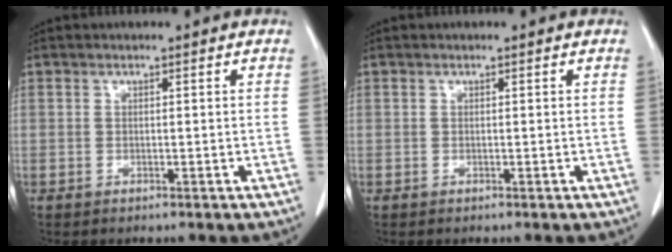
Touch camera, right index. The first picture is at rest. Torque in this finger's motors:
{"motor_torque": [0.01, -0.01, 0.00, 0.00]}